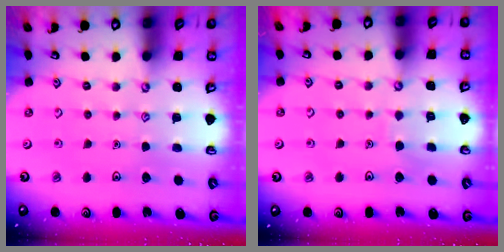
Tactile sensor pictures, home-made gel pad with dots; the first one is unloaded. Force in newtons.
{"total": 3.1, "press": 3.1, "slide": 0.2}